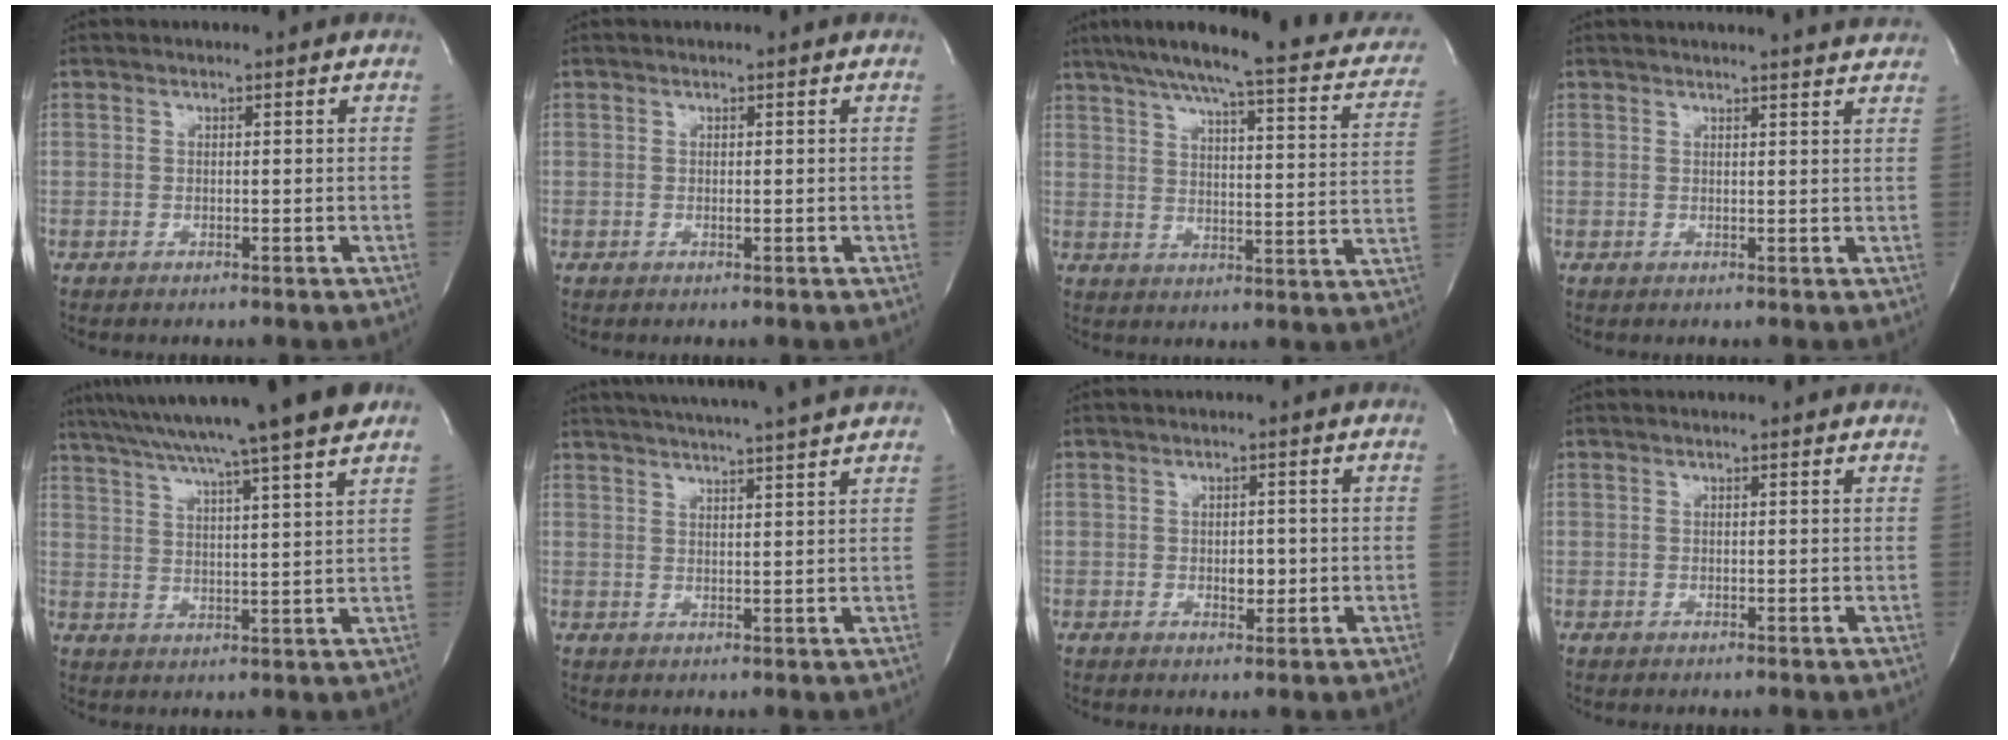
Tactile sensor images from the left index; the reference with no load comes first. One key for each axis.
{"total": 0.0}
{"total": 24.2, "fx": 19.7, "fy": 4.0, "fz": 13.4, "tx": -0.189, "ty": -0.003, "tz": 0.235}
{"total": 8.5, "fx": 8.1, "fy": -0.4, "fz": 2.4, "tx": -0.034, "ty": -0.007, "tz": 0.078}
{"total": 19.2, "fx": 15.8, "fy": -1.3, "fz": 10.8, "tx": -0.189, "ty": 0.004, "tz": 0.225}
{"total": 14.1, "fx": 12.6, "fy": -0.9, "fz": 6.2, "tx": -0.110, "ty": 0.003, "tz": 0.168}
{"total": 2.2, "fx": -0.3, "fy": 1.3, "fz": 1.7, "tx": -0.022, "ty": 0.000, "tz": -0.003}
{"total": 1.1, "fx": 1.0, "fy": 0.0, "fz": 0.5, "tx": -0.013, "ty": 0.006, "tz": 0.010}